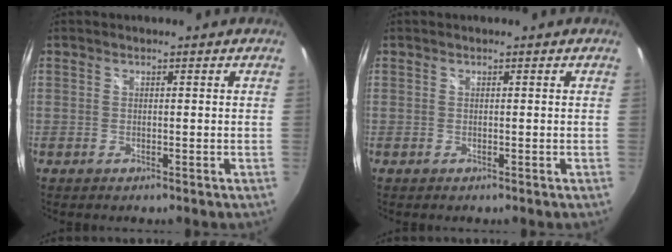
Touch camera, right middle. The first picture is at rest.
{"total": 0.0}